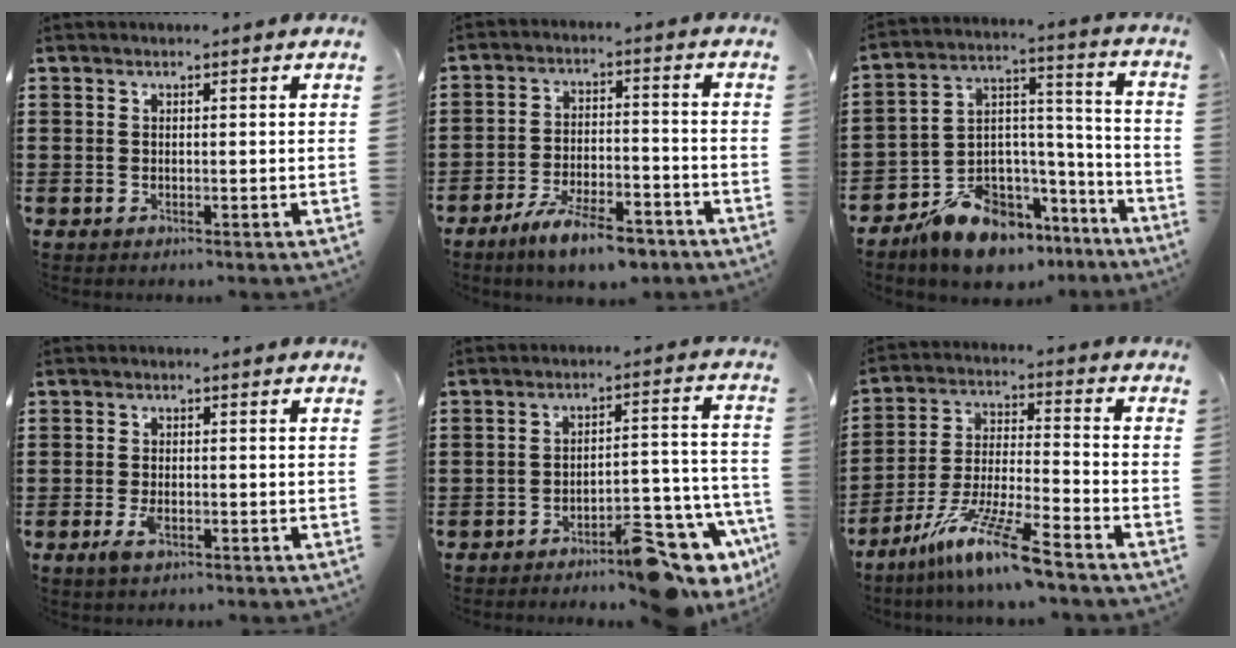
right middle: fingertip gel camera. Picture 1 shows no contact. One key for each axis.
{"total": 8.6, "fx": -7.0, "fy": 1.6, "fz": 4.8, "tx": -0.093, "ty": 0.008, "tz": -0.132}
{"total": 11.0, "fx": -8.8, "fy": 5.8, "fz": 3.3, "tx": -0.069, "ty": 0.035, "tz": -0.160}
{"total": 2.9, "fx": -1.1, "fy": 1.3, "fz": 2.4, "tx": -0.057, "ty": -0.005, "tz": -0.023}
{"total": 10.9, "fx": -8.6, "fy": 2.8, "fz": 6.0, "tx": -0.067, "ty": 0.024, "tz": -0.158}
{"total": 11.4, "fx": -8.6, "fy": 0.4, "fz": 7.4, "tx": -0.148, "ty": 0.004, "tz": -0.169}